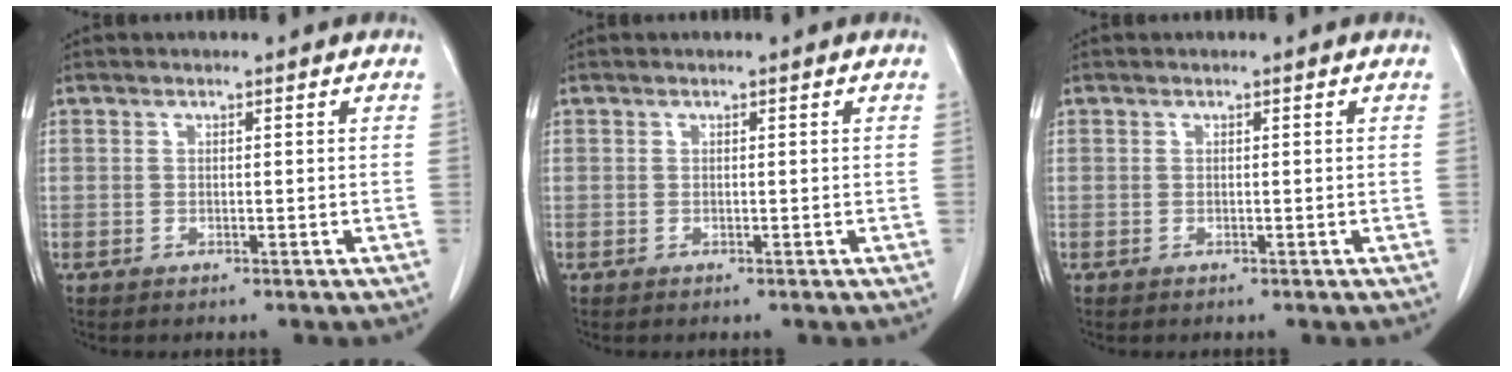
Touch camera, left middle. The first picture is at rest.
{"total": 0.0}
{"total": 0.0}